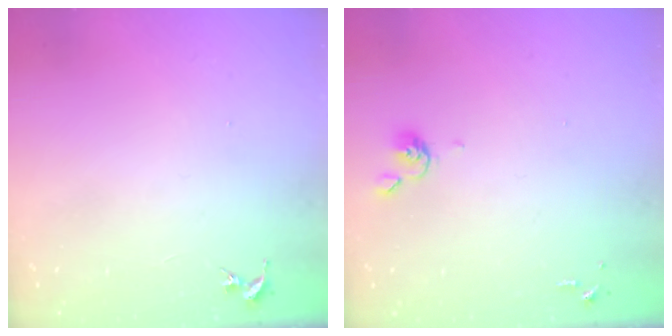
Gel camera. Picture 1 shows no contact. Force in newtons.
{"total": 4.6, "press": 4.5, "slide": 0.5}